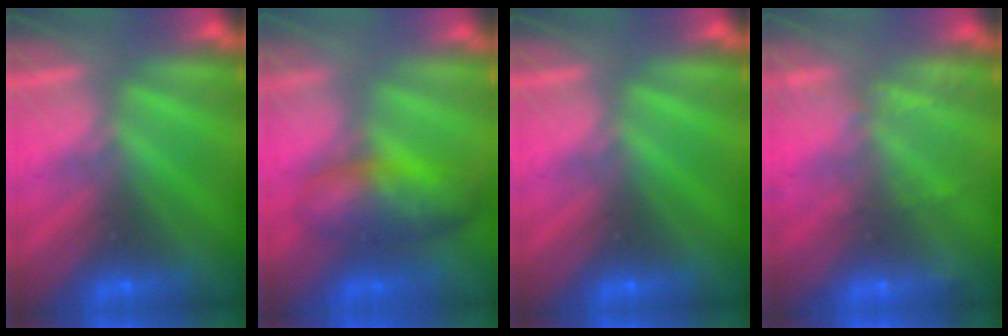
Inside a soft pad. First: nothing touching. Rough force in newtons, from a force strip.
{"total": 8.0}
{"total": 0.0}
{"total": 2.3}